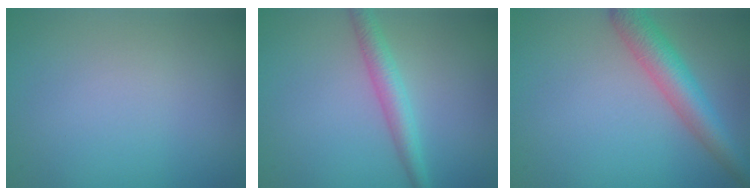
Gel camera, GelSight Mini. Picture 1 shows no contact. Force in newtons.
{"total": 2.6, "press": 2.6, "slide": 0.2}
{"total": 4.7, "press": 4.7, "slide": 0.1}